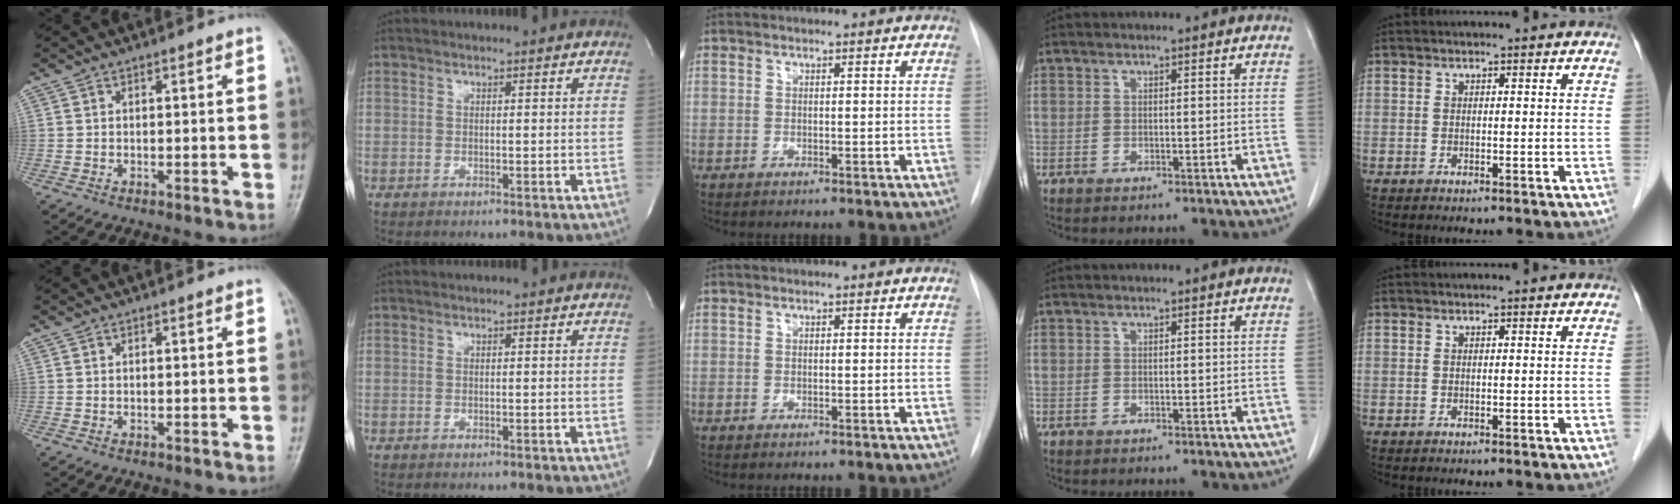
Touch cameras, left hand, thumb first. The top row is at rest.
{}